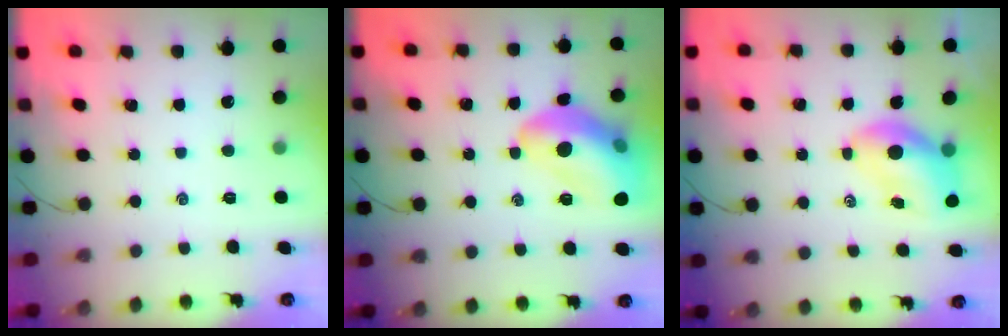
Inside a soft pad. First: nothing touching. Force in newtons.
{"total": 16.4, "press": 16.3, "slide": 2.4}
{"total": 7.9, "press": 7.8, "slide": 1.4}